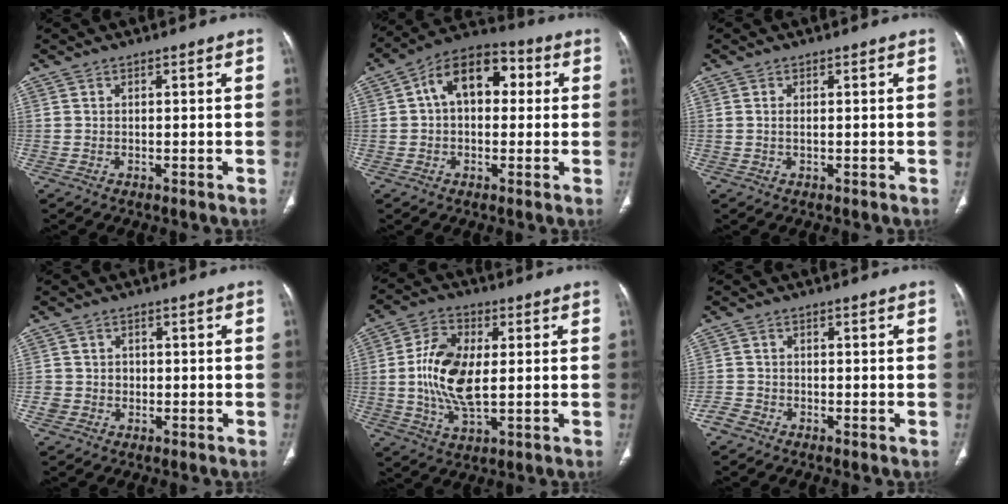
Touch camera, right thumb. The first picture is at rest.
{"total": 12.5, "force": [2.2, 8.1, 9.2], "torque": [-0.119, 0.035, 0.023]}
{"total": 0.9, "force": [0.1, 0.4, 0.8], "torque": [-0.022, 0.001, 0.003]}
{"total": 3.2, "force": [-0.6, 3.1, 0.6], "torque": [0.008, 0.015, -0.009]}
{"total": 12.4, "force": [0.5, 6.3, 10.7], "torque": [-0.212, -0.001, 0.010]}
{"total": 2.1, "force": [-1.6, 1.3, 0.5], "torque": [-0.006, 0.002, -0.036]}